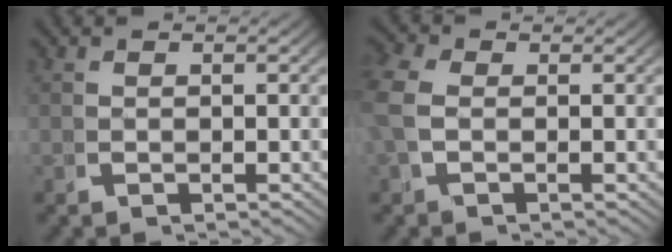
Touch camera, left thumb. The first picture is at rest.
{"total": 3.1, "force": [0.0, 2.4, 2.0], "torque": [-0.073, -0.009, 0.004]}